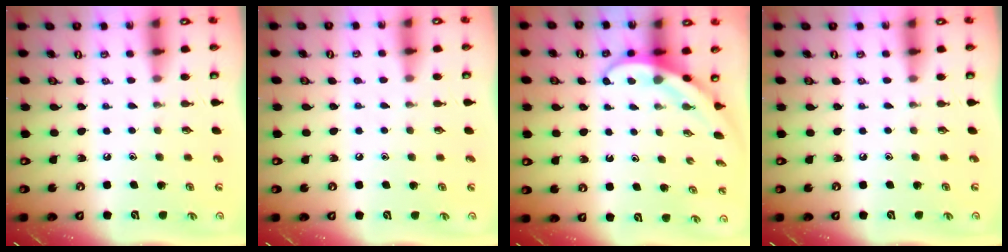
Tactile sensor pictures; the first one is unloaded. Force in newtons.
{"total": 2.7, "press": 2.7, "slide": 0.2}
{"total": 3.8, "press": 3.8, "slide": 0.2}
{"total": 0.0}